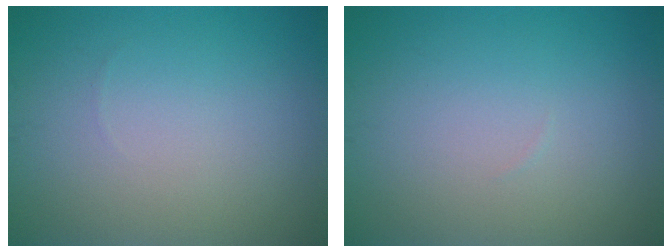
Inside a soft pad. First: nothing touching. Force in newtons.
{"total": 0.0}